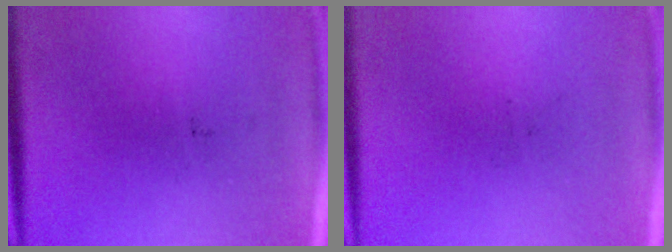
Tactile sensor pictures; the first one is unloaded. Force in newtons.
{"total": 0.0}